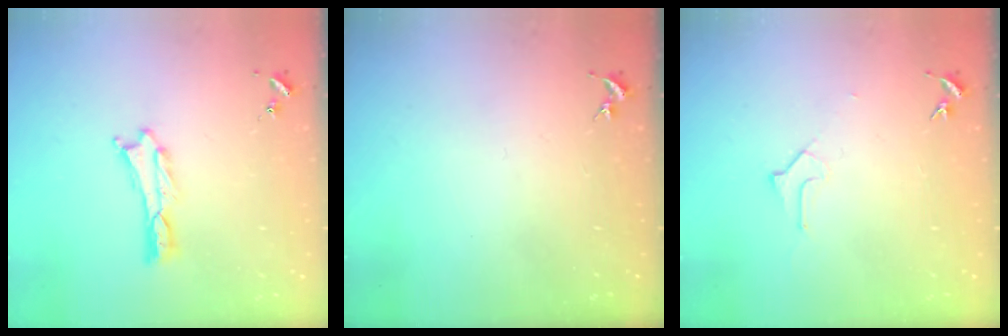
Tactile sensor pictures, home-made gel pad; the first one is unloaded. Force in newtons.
{"total": 0.0}
{"total": 1.6, "press": 1.6, "slide": 0.1}